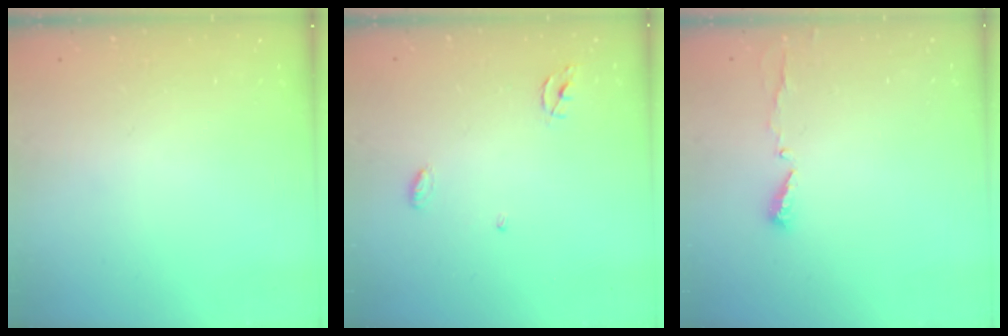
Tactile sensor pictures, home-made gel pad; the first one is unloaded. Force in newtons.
{"total": 3.9, "press": 3.9, "slide": 0.2}
{"total": 4.8, "press": 4.8, "slide": 0.3}